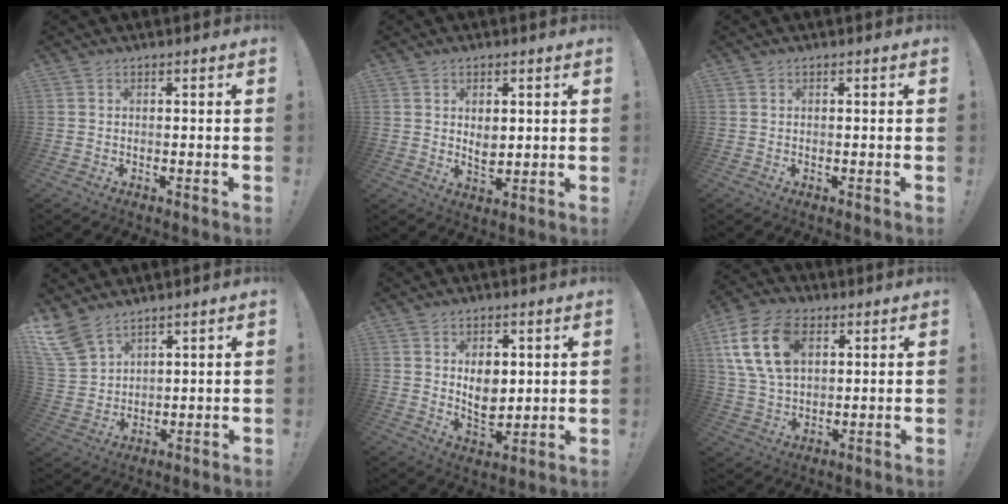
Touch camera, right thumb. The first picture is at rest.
{"total": 4.3, "force": [1.3, 2.9, 2.9], "torque": [-0.033, -0.010, 0.020]}
{"total": 0.0}
{"total": 9.2, "force": [7.1, 4.6, 3.6], "torque": [-0.085, -0.046, 0.143]}
{"total": 8.0, "force": [2.8, 5.8, 4.9], "torque": [-0.067, -0.022, 0.051]}
{"total": 17.1, "force": [6.3, 11.3, 11.1], "torque": [-0.224, -0.009, 0.118]}